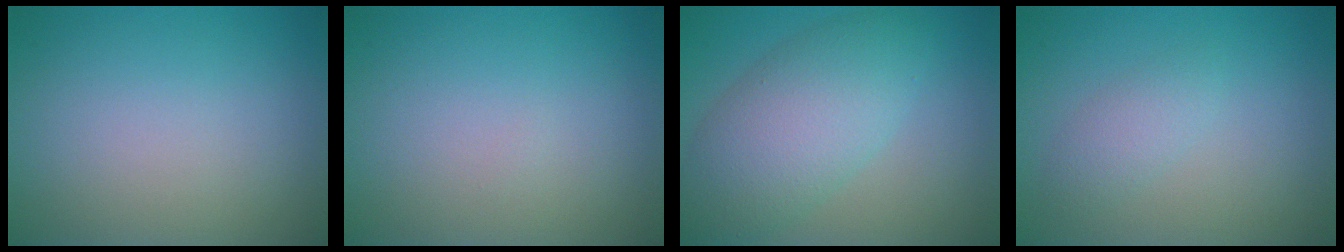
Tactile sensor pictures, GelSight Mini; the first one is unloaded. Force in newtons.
{"total": 0.0}
{"total": 6.8, "press": 6.8, "slide": 0.5}
{"total": 1.8, "press": 1.8, "slide": 0.1}